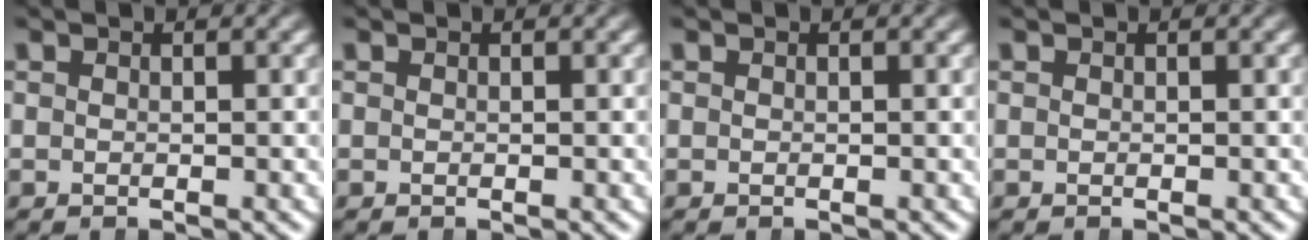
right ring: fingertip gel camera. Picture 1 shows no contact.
{"total": 0.0}
{"total": 0.0}
{"total": 0.0}